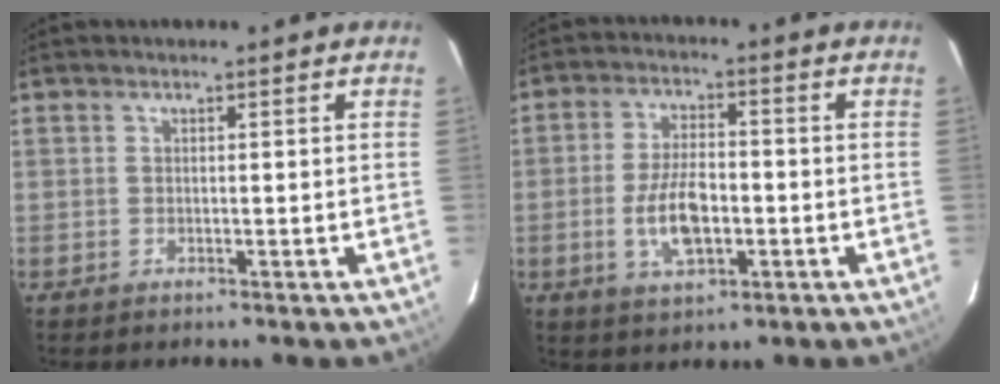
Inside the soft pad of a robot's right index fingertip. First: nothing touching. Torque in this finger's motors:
{"motor_torque": [1.39, -0.41, 0.45, 0.09]}